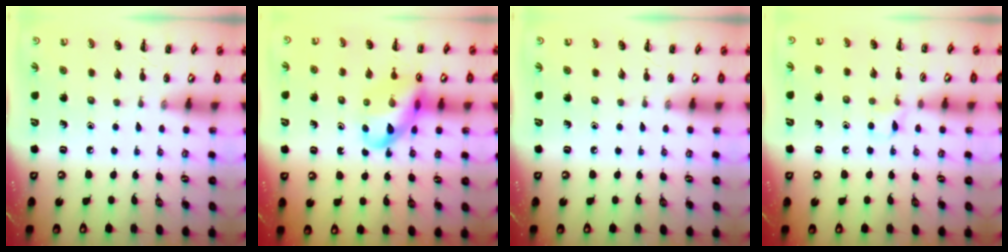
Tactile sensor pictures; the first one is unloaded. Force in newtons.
{"total": 15.5, "press": 15.1, "slide": 3.4}
{"total": 0.0}
{"total": 6.2, "press": 5.9, "slide": 1.9}